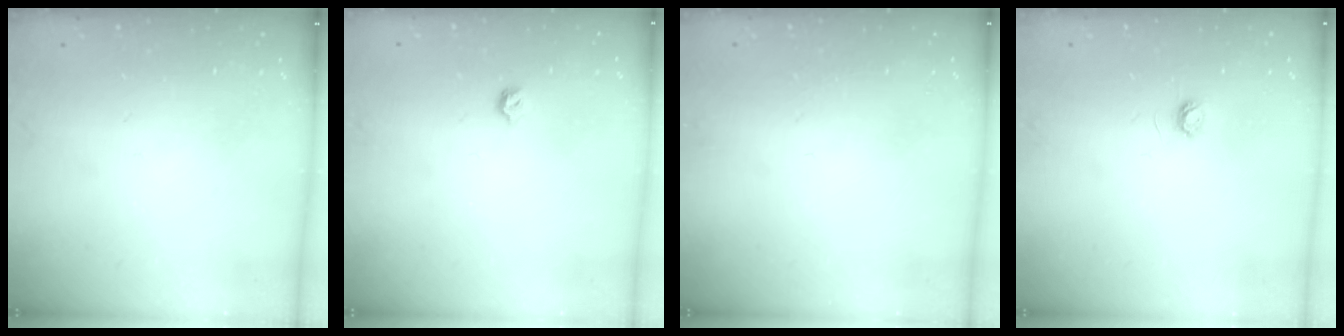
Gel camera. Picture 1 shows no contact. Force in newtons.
{"total": 4.0, "press": 3.9, "slide": 0.7}
{"total": 0.9, "press": 0.9, "slide": 0.1}
{"total": 3.5, "press": 3.5, "slide": 0.4}